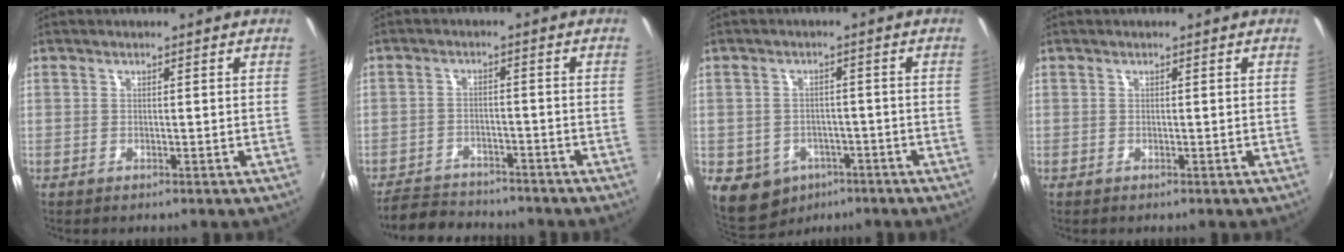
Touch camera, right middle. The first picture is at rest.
{"total": 8.7, "force": [-7.9, 2.8, 2.3], "torque": [-0.074, 0.000, -0.124]}
{"total": 8.8, "force": [-4.4, 7.1, 3.1], "torque": [-0.083, -0.001, -0.049]}
{"total": 0.0}